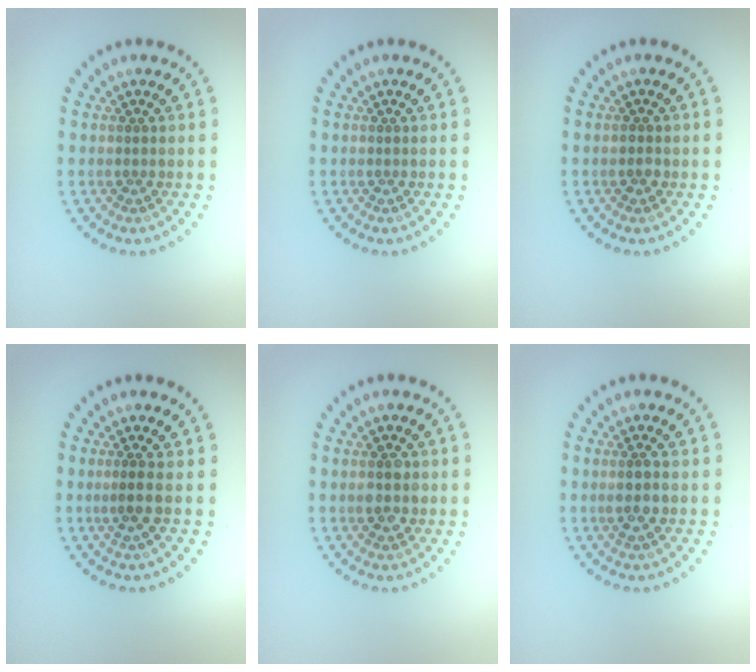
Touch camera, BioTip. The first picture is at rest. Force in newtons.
{"total": 0.0}
{"total": 1.0, "press": 1.0, "slide": 0.1}
{"total": 1.3, "press": 0.9, "slide": 0.9}
{"total": 2.8, "press": 2.8, "slide": 0.1}
{"total": 2.1, "press": 2.0, "slide": 0.8}